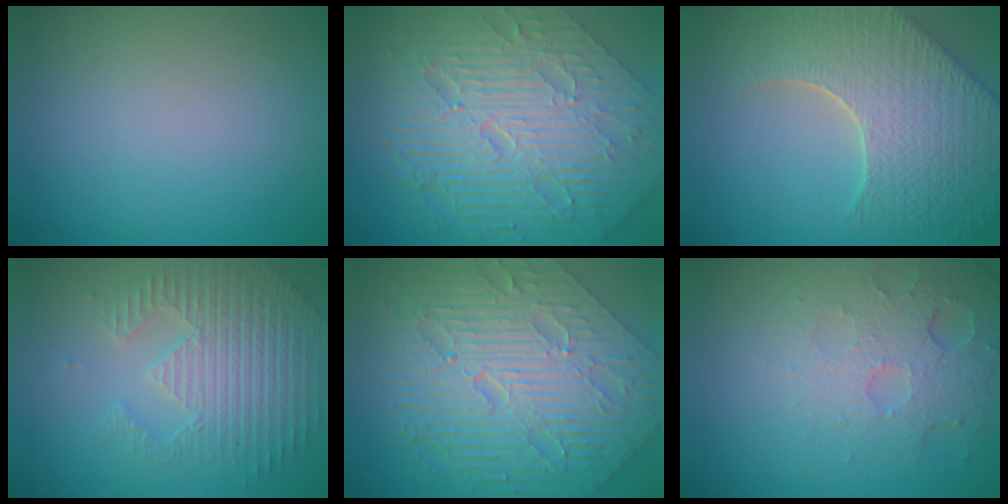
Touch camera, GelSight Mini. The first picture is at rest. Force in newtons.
{"total": 11.2, "press": 7.3, "slide": 8.4}
{"total": 8.7, "press": 6.3, "slide": 6.0}
{"total": 3.8, "press": 3.7, "slide": 1.0}
{"total": 10.4, "press": 7.1, "slide": 7.6}
{"total": 4.9, "press": 3.2, "slide": 3.6}